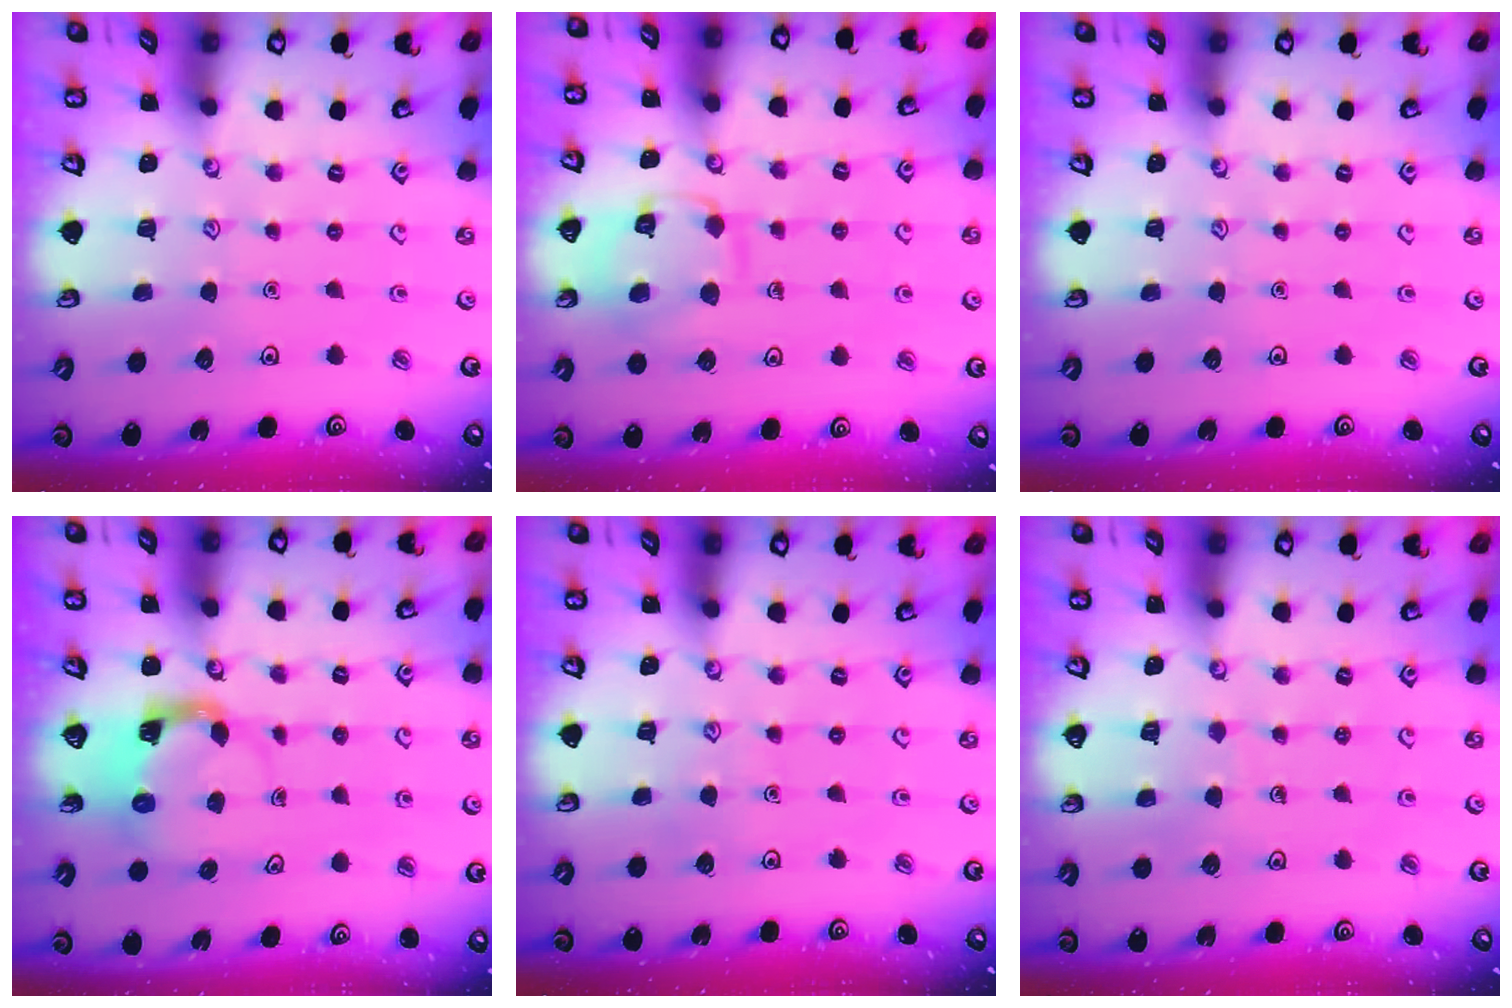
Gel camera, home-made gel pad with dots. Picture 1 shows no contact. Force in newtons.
{"total": 11.6, "press": 11.6, "slide": 0.5}
{"total": 0.0}
{"total": 3.9, "press": 3.9, "slide": 0.8}
{"total": 4.0, "press": 4.0, "slide": 0.4}
{"total": 4.3, "press": 4.3, "slide": 0.4}